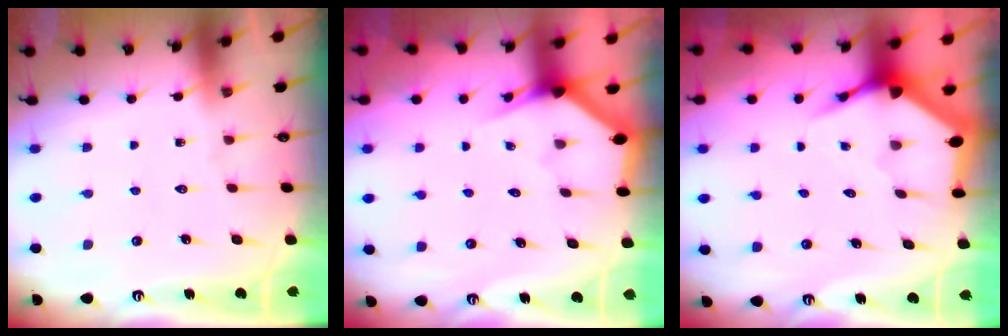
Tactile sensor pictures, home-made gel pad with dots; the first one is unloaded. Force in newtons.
{"total": 3.0, "press": 3.0, "slide": 0.1}
{"total": 4.7, "press": 4.6, "slide": 0.5}